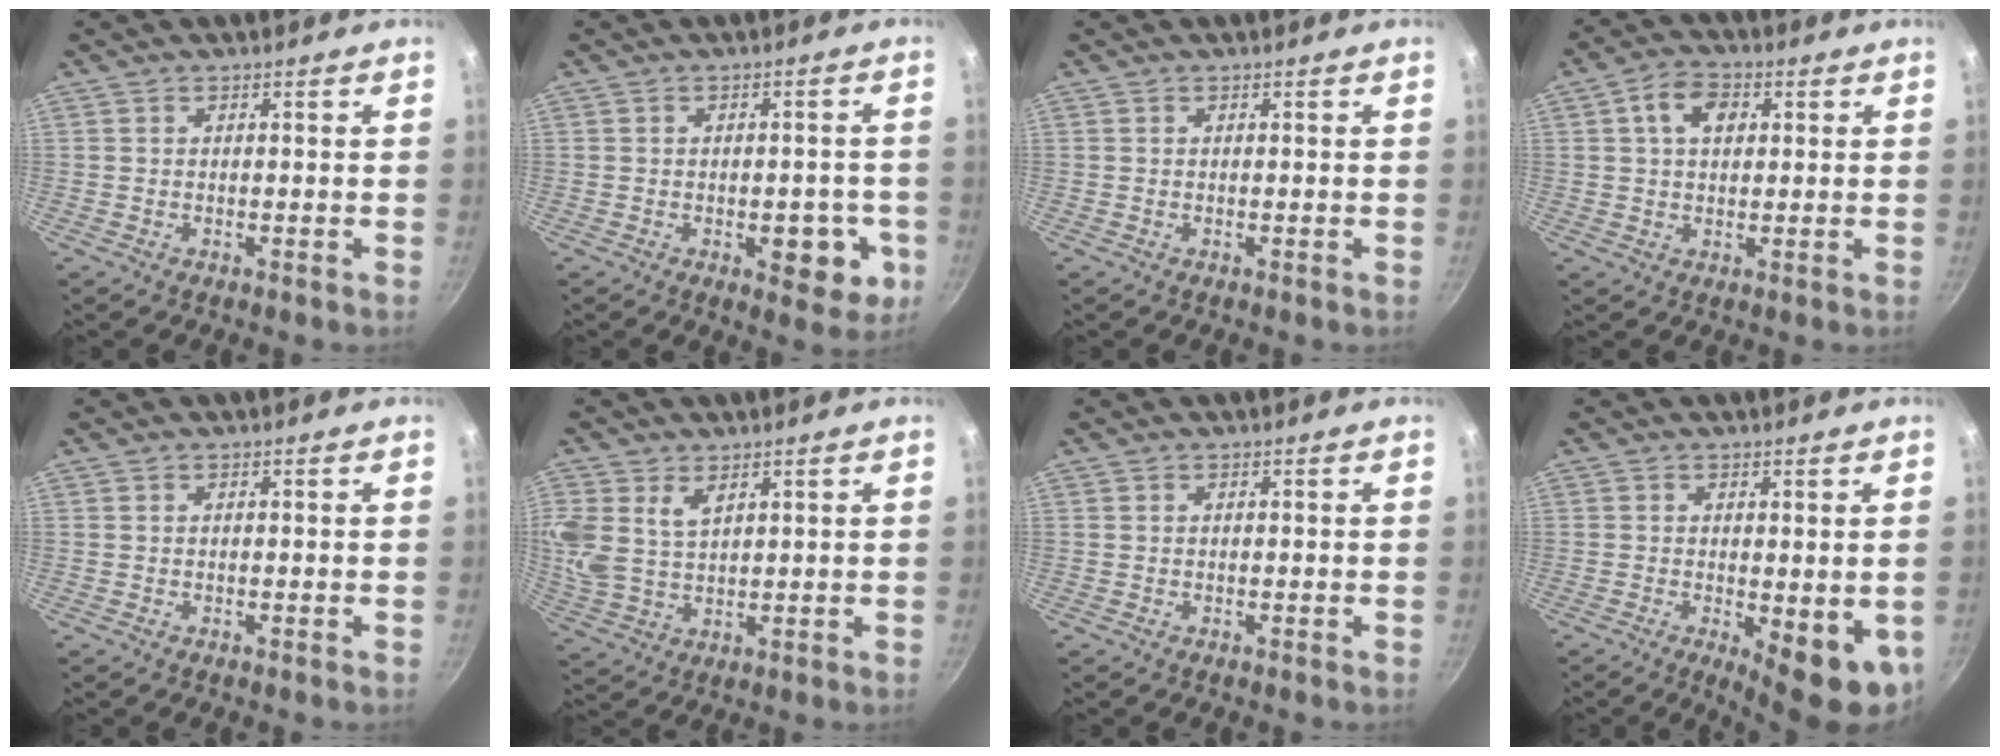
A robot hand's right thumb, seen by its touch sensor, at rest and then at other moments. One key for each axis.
{"total": 8.6, "fx": -2.4, "fy": 4.7, "fz": 6.8, "tx": -0.048, "ty": 0.008, "tz": -0.028}
{"total": 0.0}
{"total": 6.6, "fx": 1.8, "fy": 4.5, "fz": 4.4, "tx": -0.063, "ty": 0.008, "tz": 0.022}
{"total": 0.0}
{"total": 10.3, "fx": 4.5, "fy": 6.8, "fz": 6.4, "tx": -0.148, "ty": -0.005, "tz": 0.097}
{"total": 0.0}
{"total": 9.9, "fx": -1.8, "fy": 3.7, "fz": 9.0, "tx": -0.096, "ty": -0.009, "tz": -0.014}